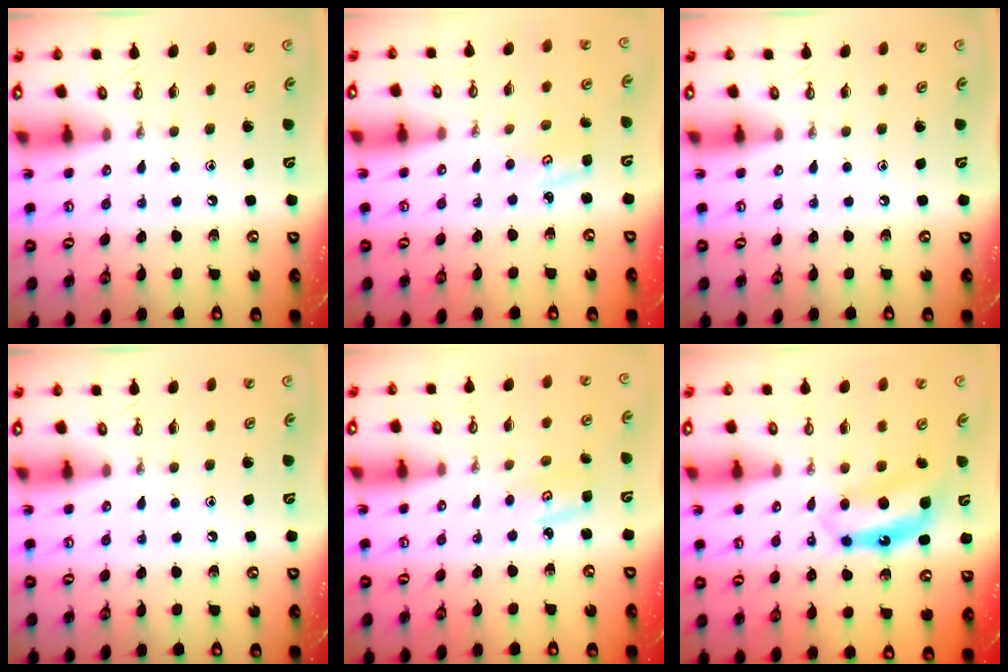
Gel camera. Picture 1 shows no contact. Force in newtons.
{"total": 2.8, "press": 2.8, "slide": 0.2}
{"total": 0.0}
{"total": 0.0}
{"total": 2.8, "press": 2.8, "slide": 0.3}
{"total": 6.8, "press": 6.8, "slide": 0.3}